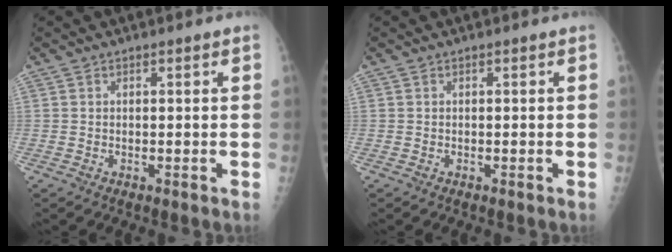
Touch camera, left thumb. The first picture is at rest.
{"total": 0.0}